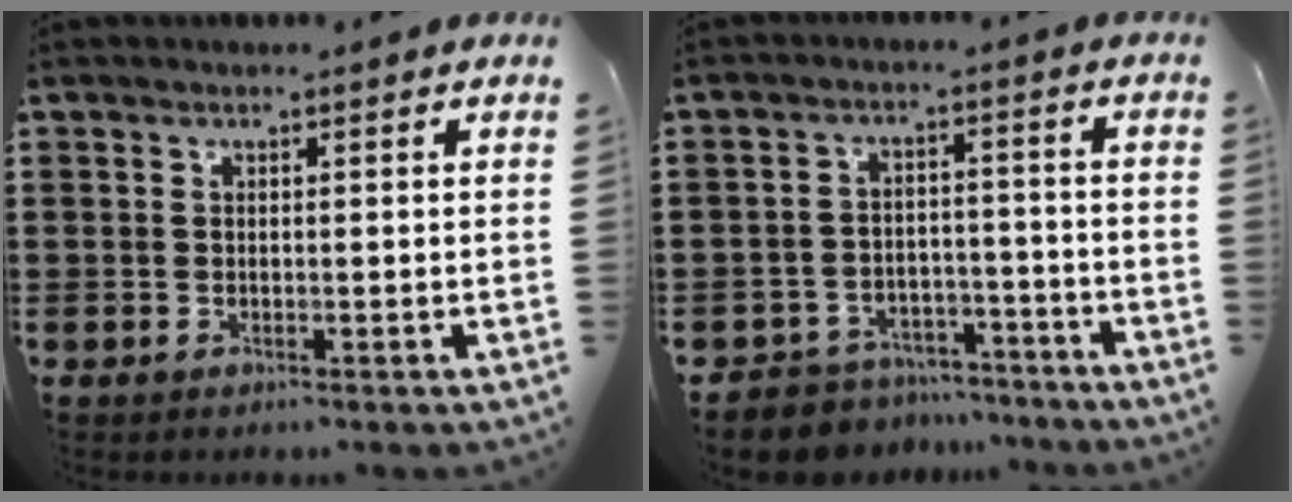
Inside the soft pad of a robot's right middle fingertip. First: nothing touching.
{"total": 5.1, "force": [-4.9, 1.1, -0.2], "torque": [-0.002, 0.014, -0.103]}